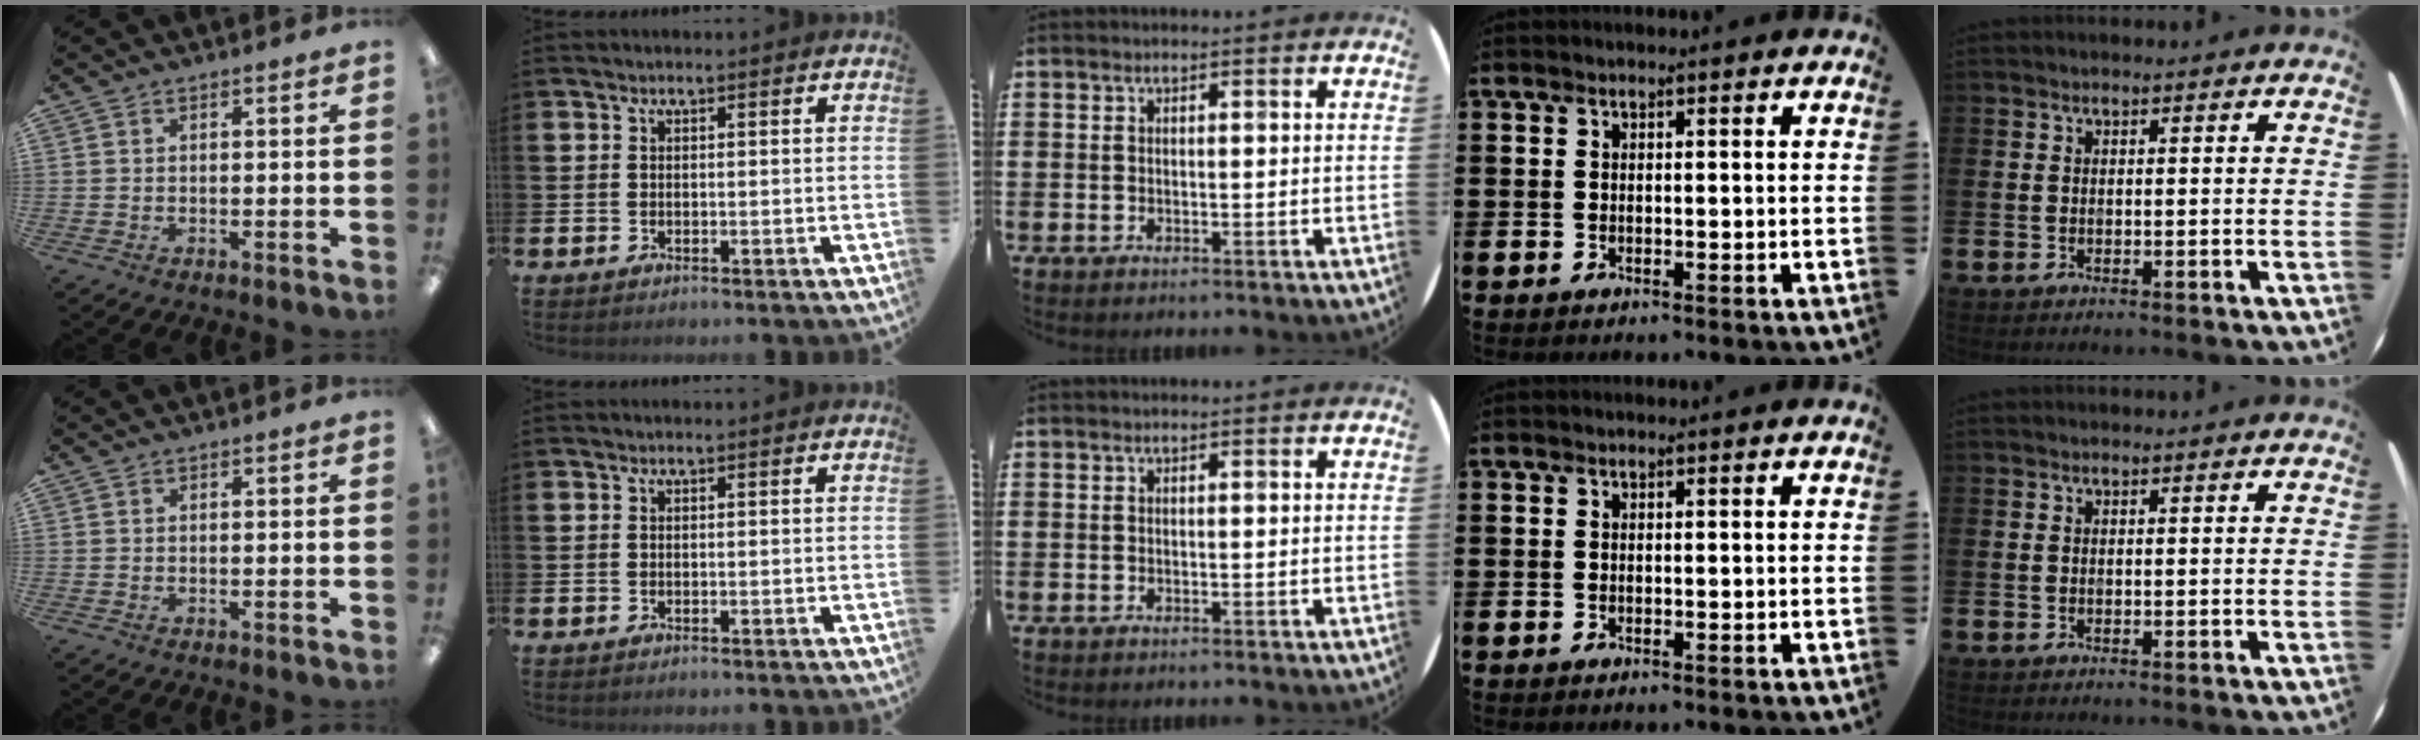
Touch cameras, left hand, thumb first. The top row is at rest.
{}